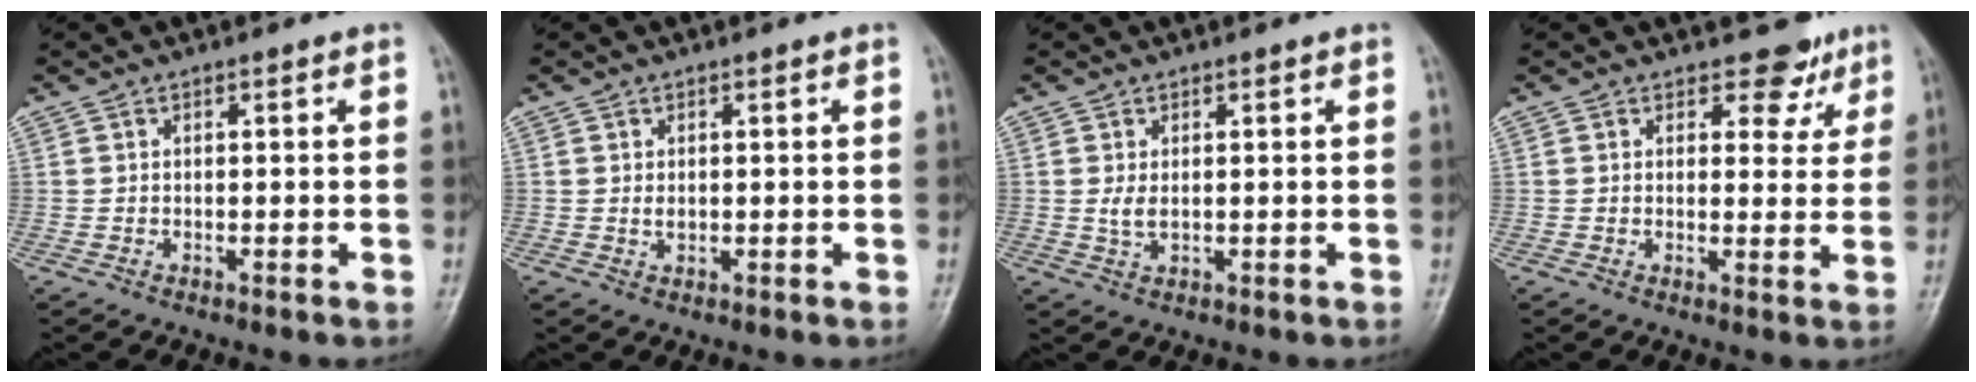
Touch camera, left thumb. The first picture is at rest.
{"total": 1.5, "force": [0.5, 0.9, 1.2], "torque": [-0.018, -0.003, 0.012]}
{"total": 2.5, "force": [0.6, 1.3, 2.1], "torque": [-0.039, -0.004, 0.016]}
{"total": 5.2, "force": [3.8, 3.1, 1.7], "torque": [0.011, -0.024, 0.045]}